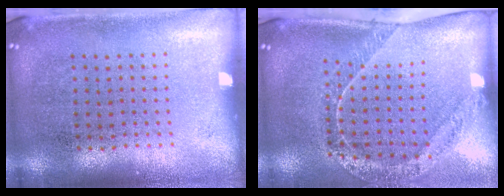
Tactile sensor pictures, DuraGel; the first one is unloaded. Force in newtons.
{"total": 1.6, "press": 1.5, "slide": 0.6}